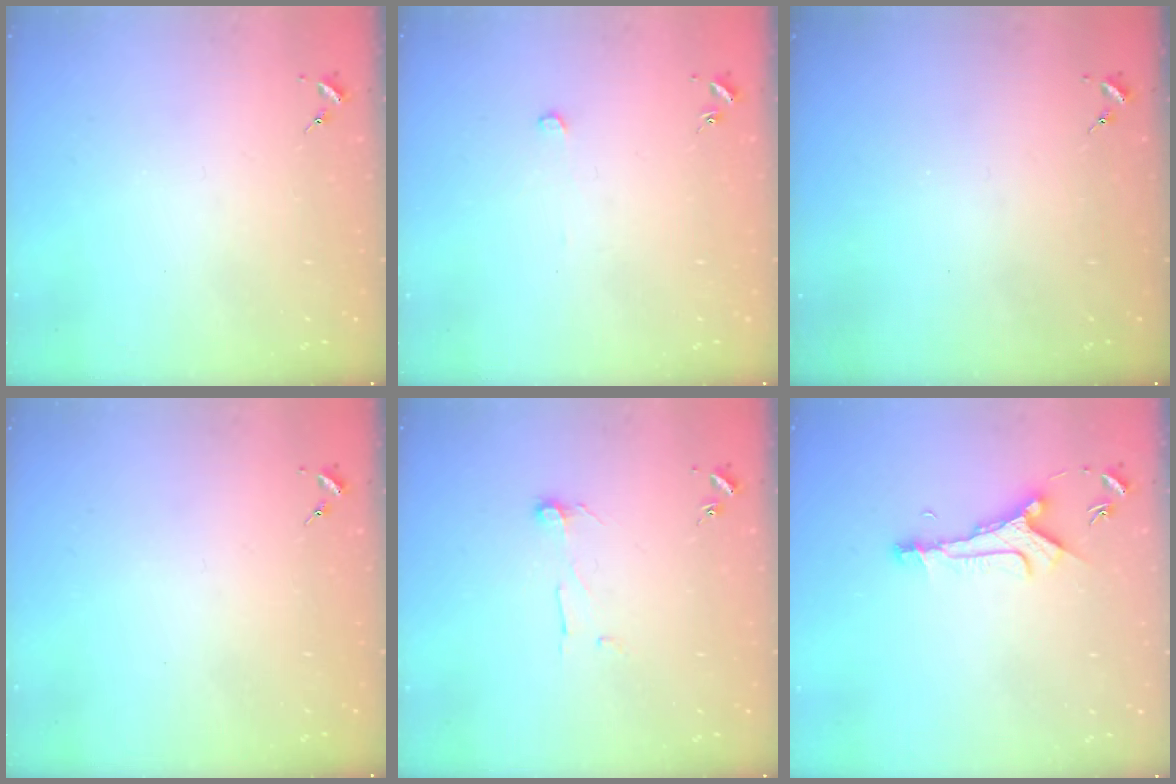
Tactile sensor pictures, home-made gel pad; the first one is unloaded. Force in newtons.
{"total": 2.9, "press": 2.9, "slide": 0.1}
{"total": 0.0}
{"total": 0.0}
{"total": 6.5, "press": 6.5, "slide": 0.6}
{"total": 8.6, "press": 8.6, "slide": 0.7}